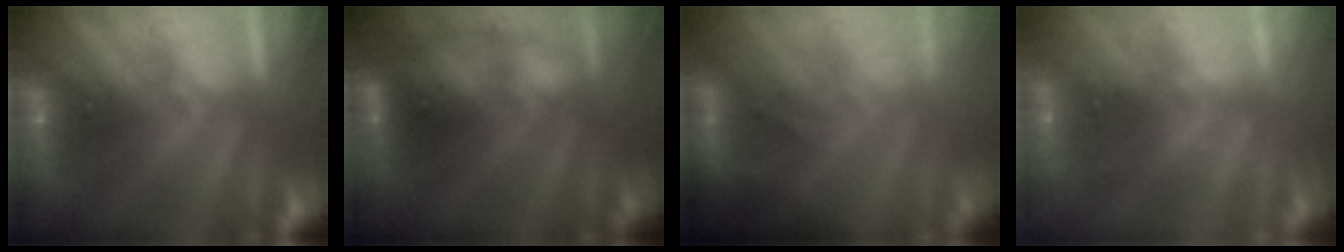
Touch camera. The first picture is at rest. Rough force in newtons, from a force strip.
{"total": 2.2}
{"total": 2.9}
{"total": 2.3}